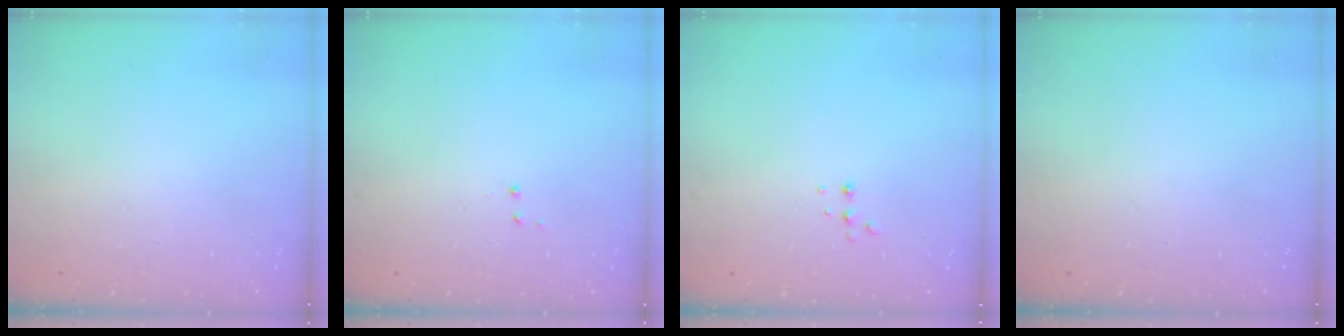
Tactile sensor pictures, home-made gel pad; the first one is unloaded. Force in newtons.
{"total": 2.9, "press": 2.8, "slide": 0.6}
{"total": 4.2, "press": 4.1, "slide": 0.9}
{"total": 0.0}